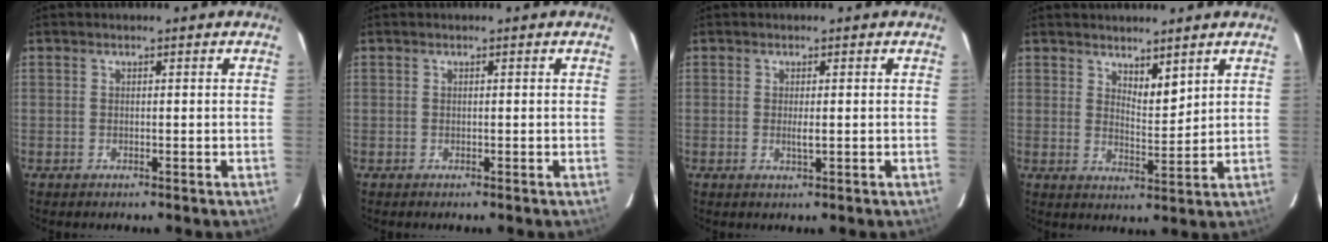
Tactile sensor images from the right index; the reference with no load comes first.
{"total": 0.0}
{"total": 1.5, "force": [-0.1, 0.1, 1.5], "torque": [-0.027, -0.003, -0.003]}
{"total": 3.9, "force": [3.0, 1.1, 2.2], "torque": [-0.038, -0.013, 0.059]}